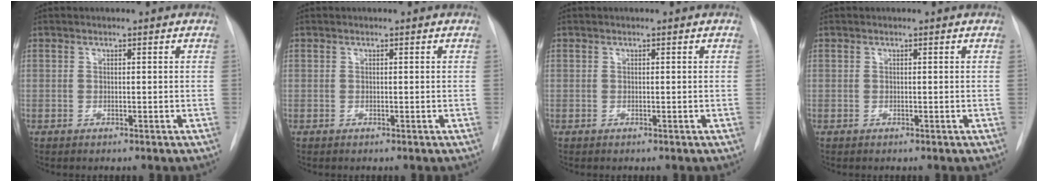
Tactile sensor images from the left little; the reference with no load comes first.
{"total": 0.0}
{"total": 0.0}
{"total": 0.0}